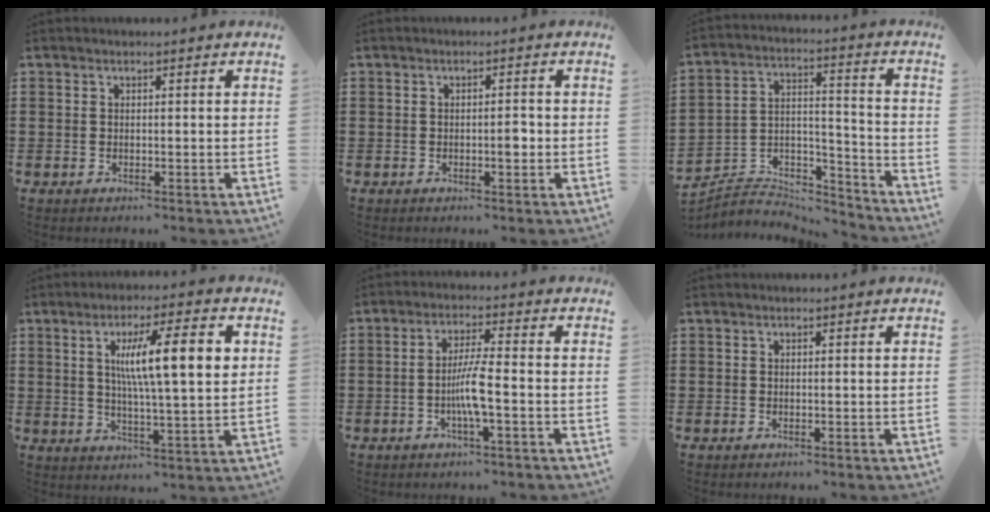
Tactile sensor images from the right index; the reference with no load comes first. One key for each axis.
{"total": 2.1, "fx": -0.4, "fy": 0.7, "fz": 1.9, "tx": -0.034, "ty": 0.002, "tz": -0.009}
{"total": 4.3, "fx": -3.8, "fy": 1.9, "fz": 0.9, "tx": -0.020, "ty": 0.000, "tz": -0.076}
{"total": 12.0, "fx": 3.3, "fy": 2.5, "fz": 11.3, "tx": -0.202, "ty": 0.005, "tz": 0.047}
{"total": 5.3, "fx": -1.5, "fy": 0.3, "fz": 5.1, "tx": -0.104, "ty": -0.007, "tz": -0.033}
{"total": 0.0}